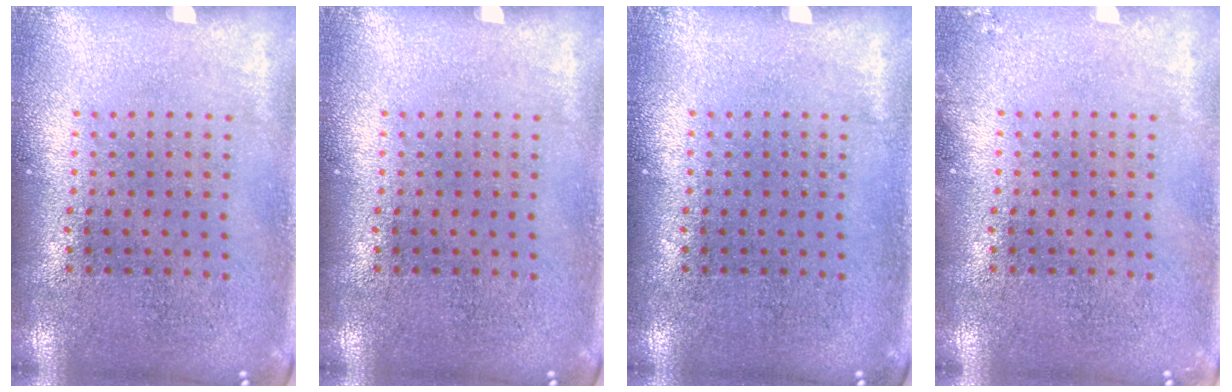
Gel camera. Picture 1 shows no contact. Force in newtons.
{"total": 0.0}
{"total": 0.0}
{"total": 0.8, "press": 0.8, "slide": 0.1}